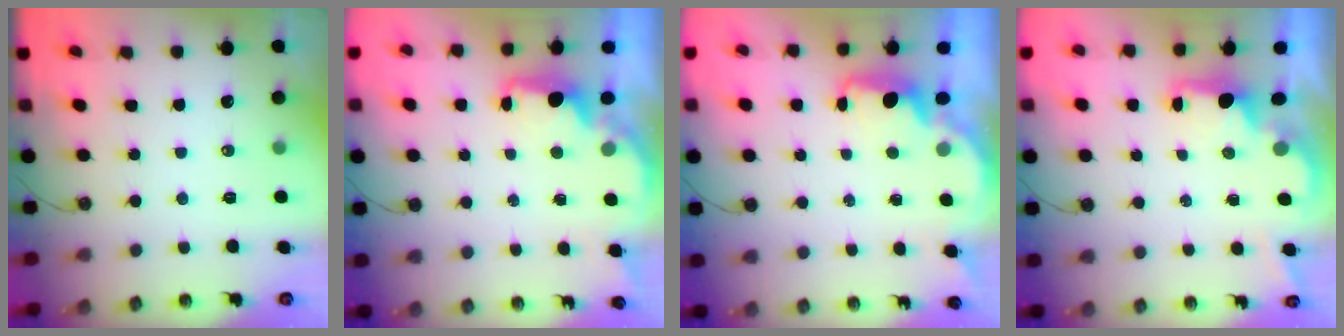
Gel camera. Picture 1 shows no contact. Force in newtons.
{"total": 2.5, "press": 2.3, "slide": 0.8}
{"total": 1.9, "press": 1.8, "slide": 0.7}
{"total": 1.7, "press": 1.6, "slide": 0.7}